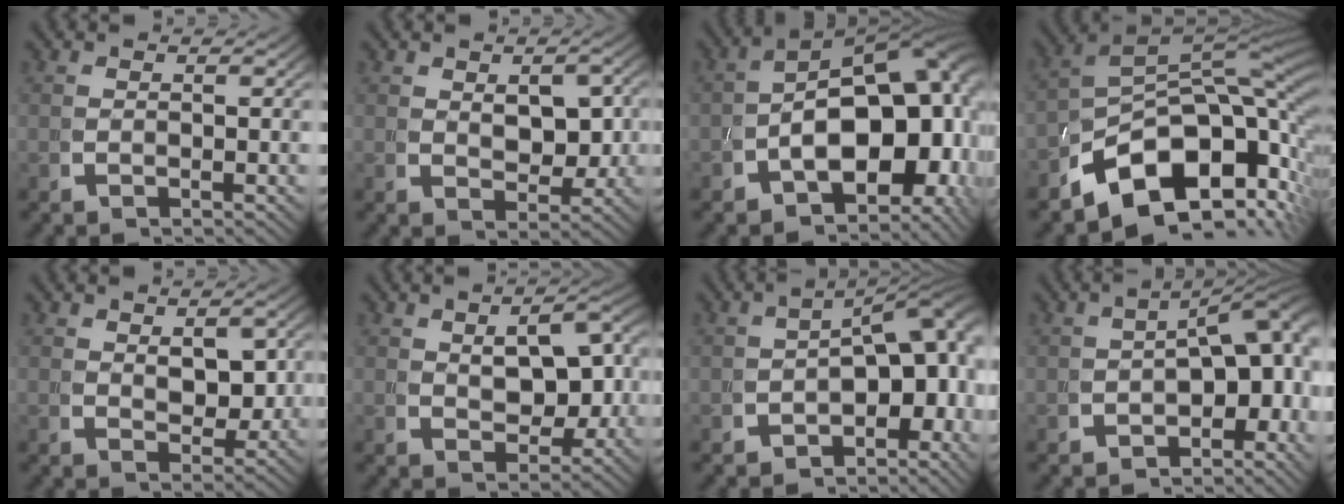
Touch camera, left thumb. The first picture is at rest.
{"total": 3.1, "force": [0.9, 1.9, 2.2], "torque": [-0.036, -0.015, 0.027]}
{"total": 19.8, "force": [-0.8, 13.3, 14.6], "torque": [-0.207, -0.048, -0.006]}
{"total": 18.4, "force": [-2.6, 11.8, 13.9], "torque": [-0.226, -0.042, -0.029]}
{"total": 2.7, "force": [1.0, 1.6, 1.9], "torque": [-0.030, -0.015, 0.027]}
{"total": 5.2, "force": [0.7, 3.2, 4.0], "torque": [-0.055, -0.012, 0.028]}
{"total": 8.8, "force": [-1.4, 5.1, 7.1], "torque": [-0.086, -0.023, -0.010]}
{"total": 7.8, "force": [-1.5, 4.5, 6.3], "torque": [-0.077, -0.021, -0.013]}